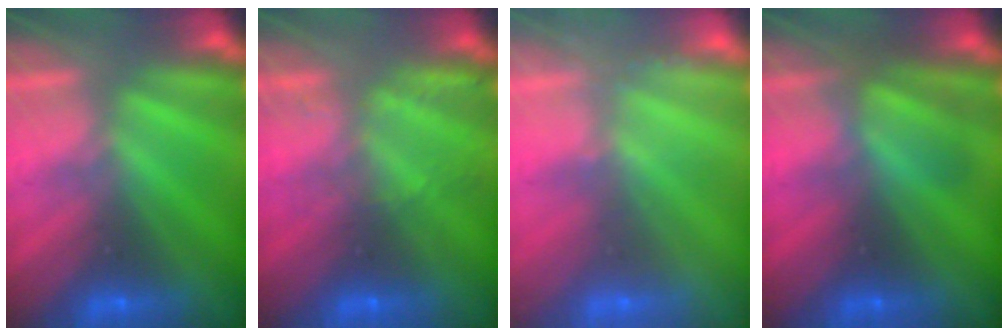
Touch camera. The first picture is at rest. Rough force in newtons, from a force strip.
{"total": 2.2}
{"total": 2.4}
{"total": 3.1}